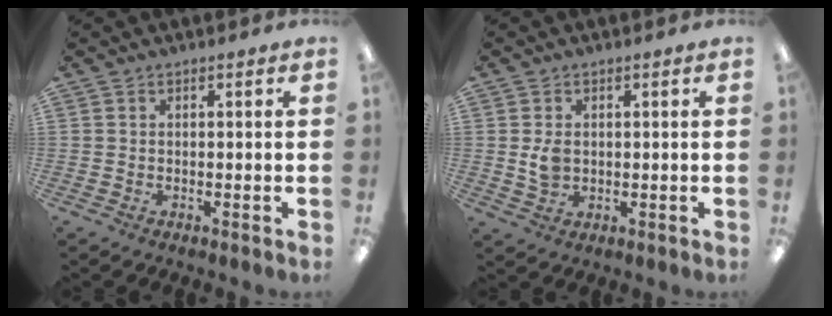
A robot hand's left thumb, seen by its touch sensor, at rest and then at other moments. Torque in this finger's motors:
{"motor_torque": [-0.19, 0.27, 0.37, -0.41, 0.17]}